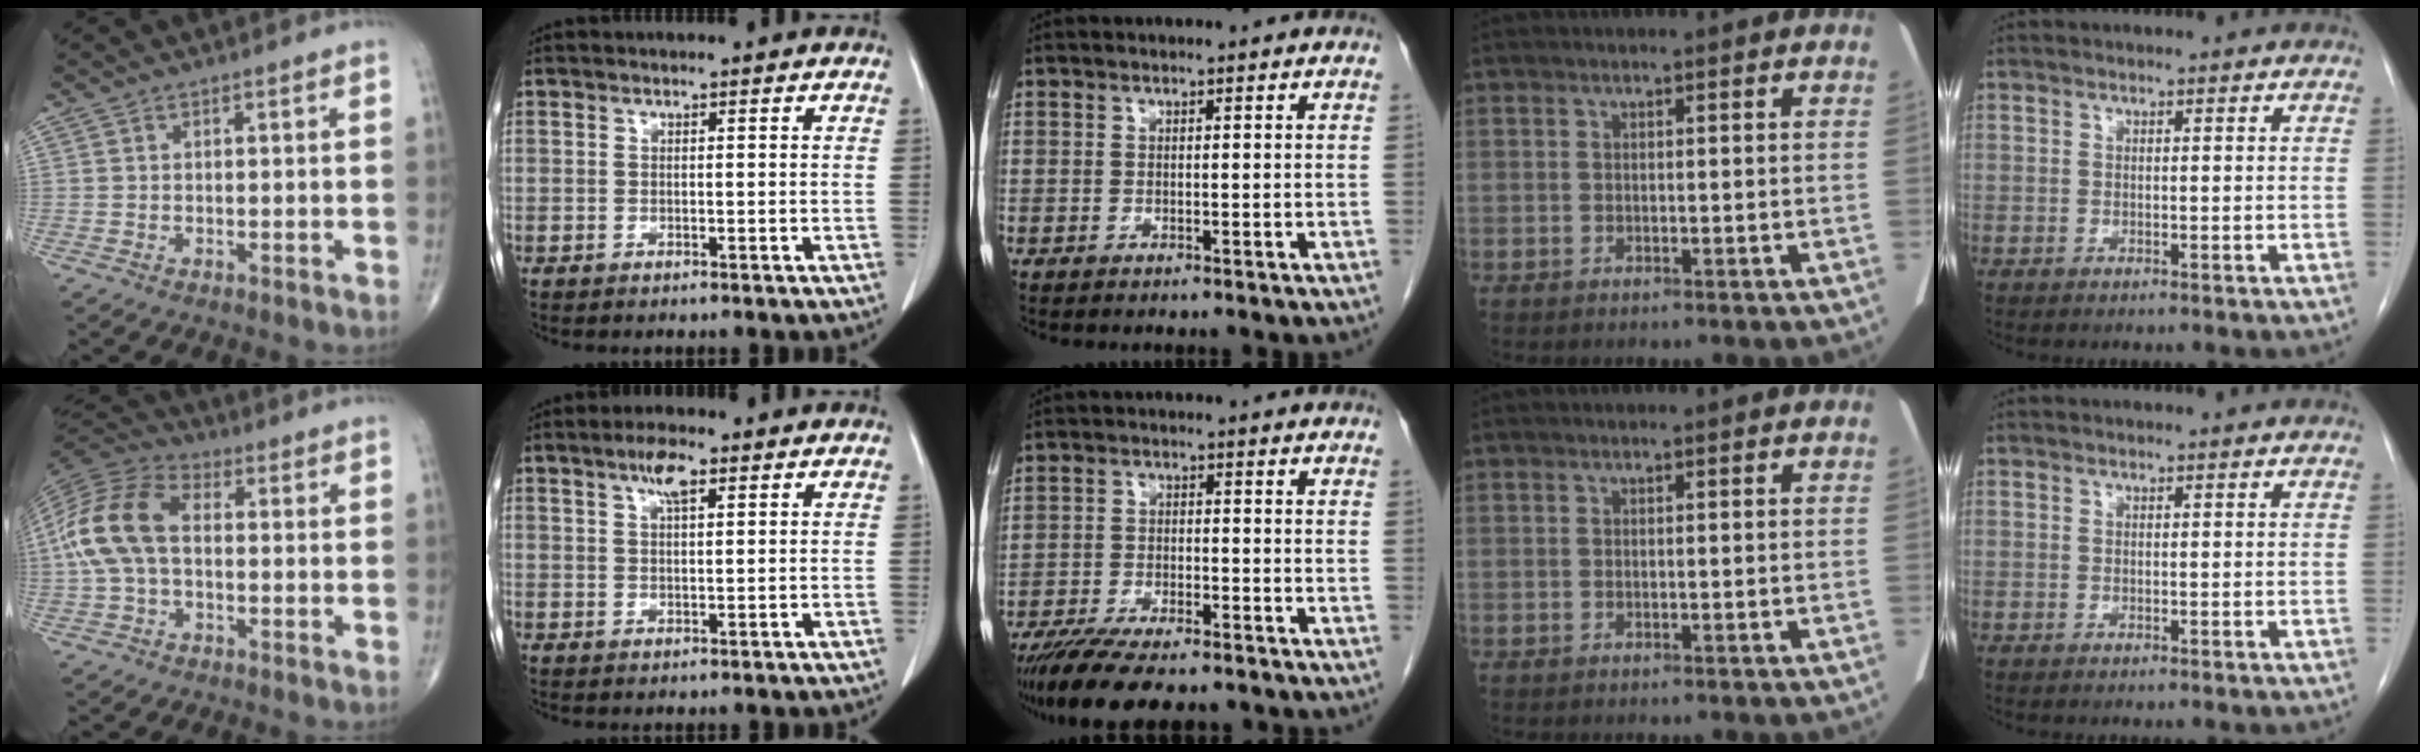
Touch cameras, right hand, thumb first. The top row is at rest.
{"thumb": {"total": 13.3, "force": [0.0, 8.2, 10.4], "torque": [-0.220, 0.034, -0.010]}, "index": {"total": 4.0, "force": [2.2, 1.0, 3.2], "torque": [-0.065, 0.006, 0.041]}, "middle": {"total": 13.2, "force": [-11.0, 2.8, 6.6], "torque": [-0.111, -0.017, -0.171]}}